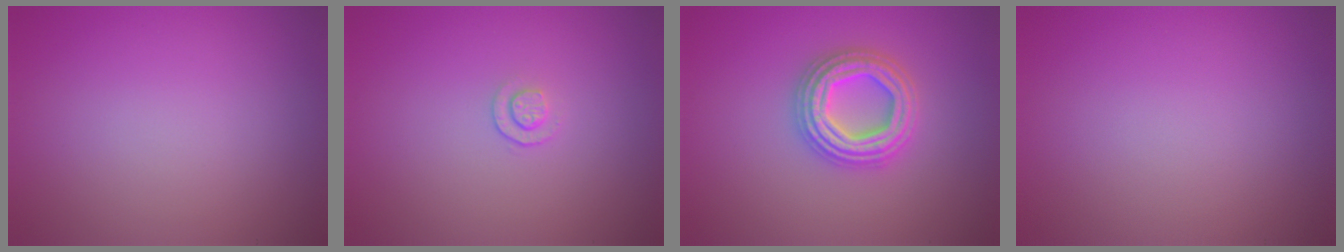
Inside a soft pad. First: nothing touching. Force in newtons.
{"total": 0.9, "press": 0.6, "slide": 0.7}
{"total": 4.6, "press": 4.5, "slide": 0.8}
{"total": 0.0}